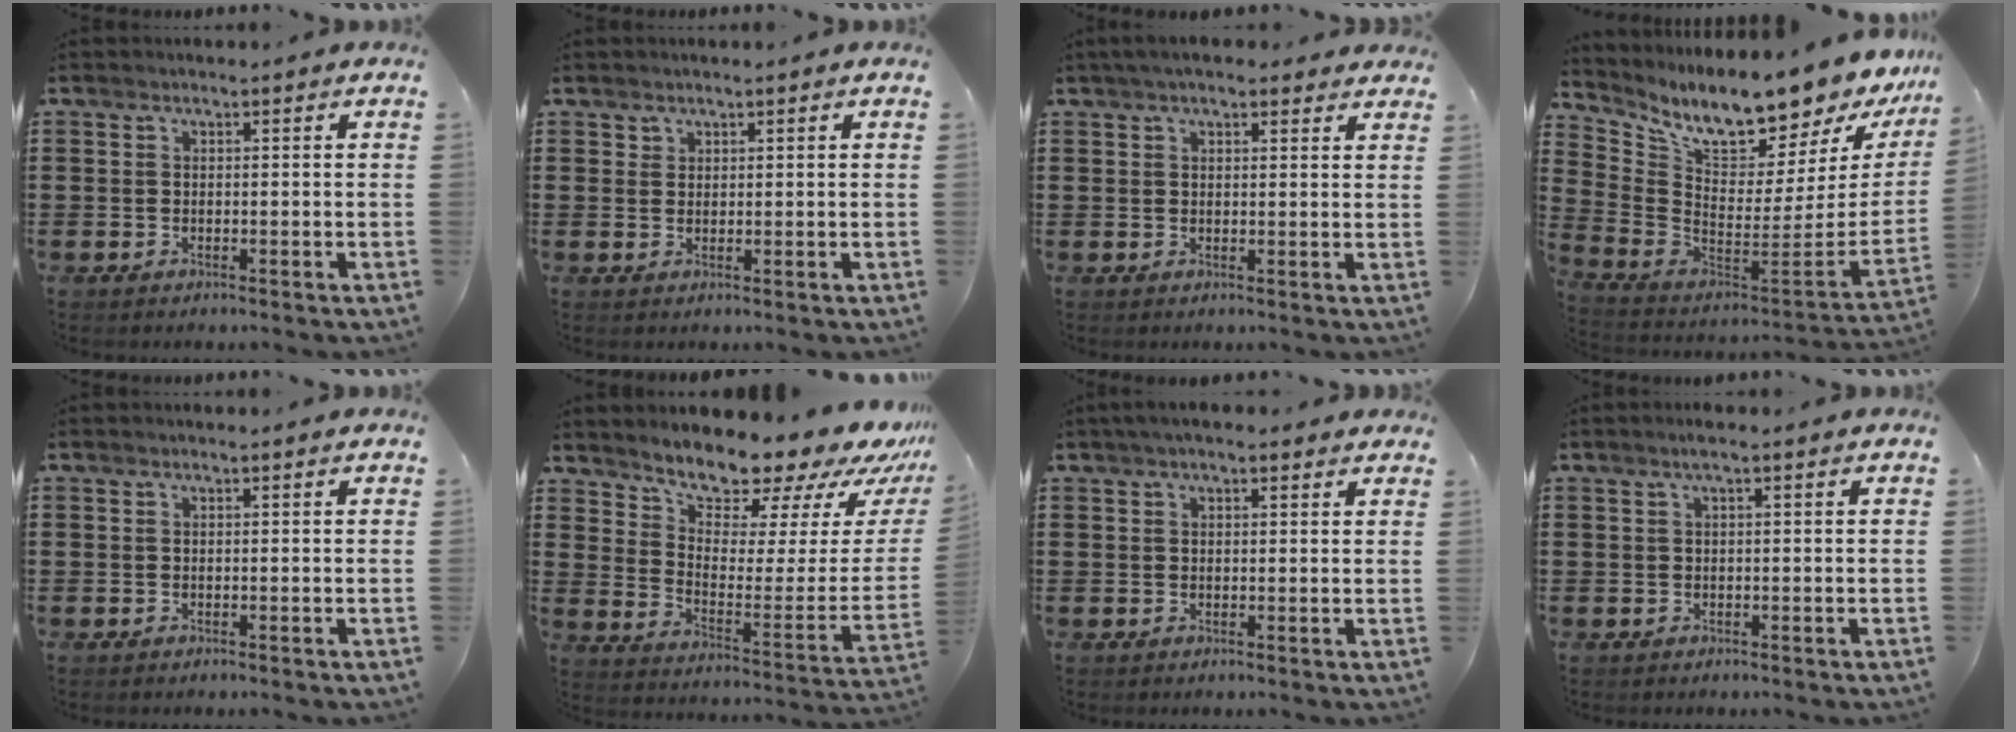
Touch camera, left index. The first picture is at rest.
{"total": 1.2, "force": [1.0, 0.6, 0.1], "torque": [-0.003, 0.002, 0.020]}
{"total": 3.5, "force": [2.8, 1.0, 1.9], "torque": [-0.043, 0.003, 0.051]}
{"total": 11.1, "force": [9.7, 1.0, 5.3], "torque": [-0.123, -0.090, 0.157]}
{"total": 0.0}
{"total": 10.0, "force": [9.6, 2.2, 1.8], "torque": [-0.056, -0.089, 0.163]}
{"total": 2.5, "force": [1.8, 0.8, 1.6], "torque": [-0.034, 0.007, 0.032]}
{"total": 1.2, "force": [0.4, 0.0, 1.1], "torque": [-0.021, 0.001, 0.007]}